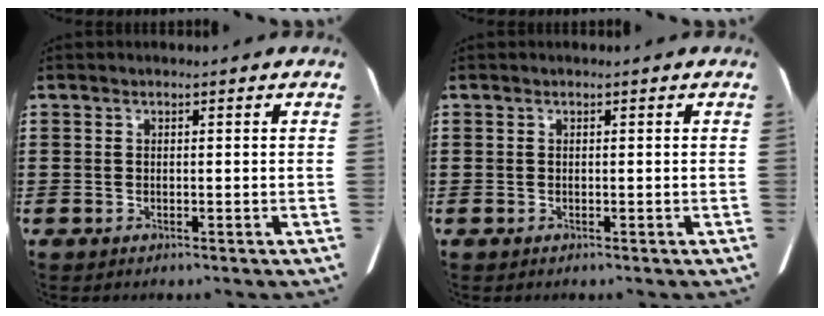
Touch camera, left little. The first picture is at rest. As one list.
[{"total": 0.0}]